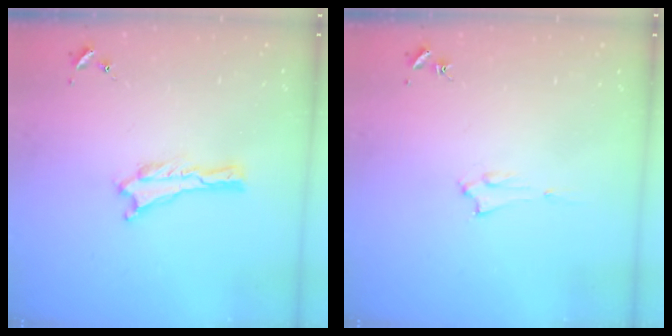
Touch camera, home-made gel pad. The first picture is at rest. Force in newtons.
{"total": 1.5, "press": 1.5, "slide": 0.2}